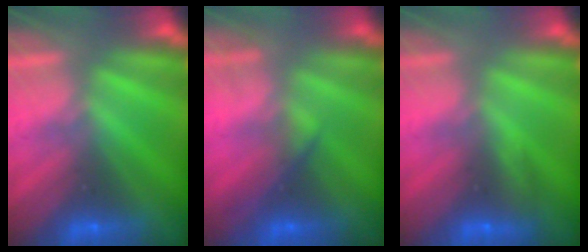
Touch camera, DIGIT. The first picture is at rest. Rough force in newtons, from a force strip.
{"total": 1.9}
{"total": 3.0}